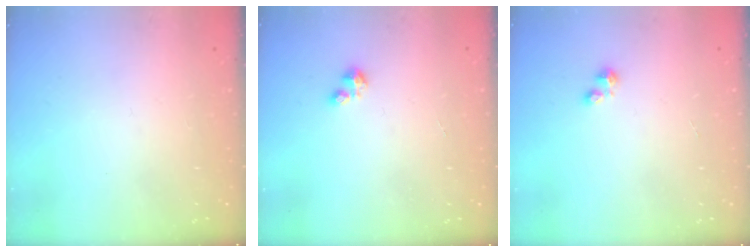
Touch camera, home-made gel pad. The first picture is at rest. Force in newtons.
{"total": 1.7, "press": 1.6, "slide": 0.3}
{"total": 1.9, "press": 1.9, "slide": 0.2}